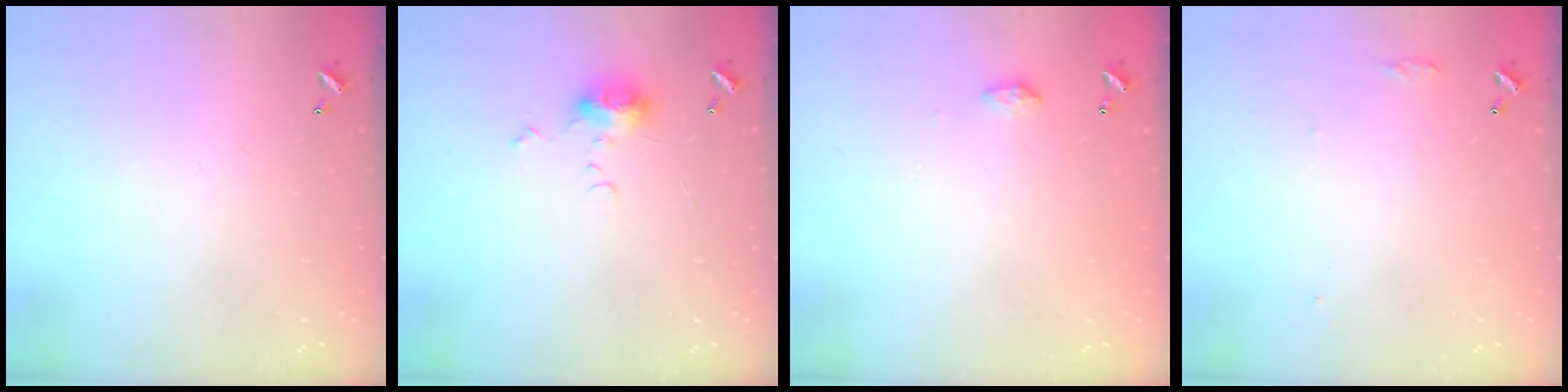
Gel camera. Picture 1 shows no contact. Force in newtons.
{"total": 6.2, "press": 6.2, "slide": 0.7}
{"total": 4.1, "press": 4.1, "slide": 0.6}
{"total": 6.3, "press": 6.3, "slide": 0.8}